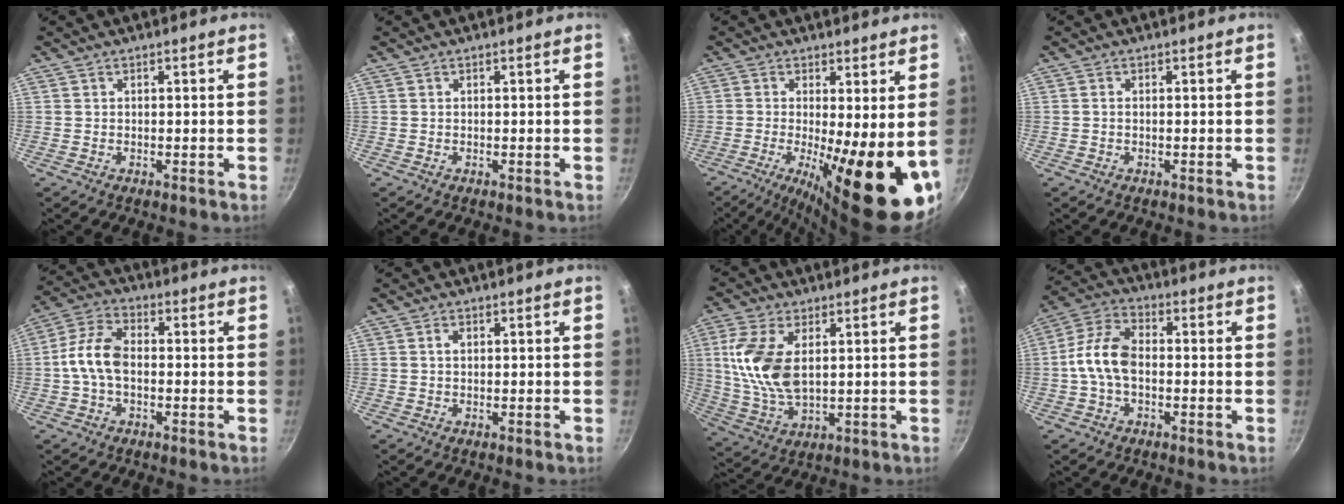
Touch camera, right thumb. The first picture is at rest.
{"total": 0.0}
{"total": 17.7, "force": [-2.7, 4.7, 16.8], "torque": [-0.230, -0.023, -0.033]}
{"total": 0.5, "force": [-0.1, 0.3, 0.4], "torque": [-0.007, 0.004, -0.004]}
{"total": 9.0, "force": [-0.8, 5.3, 7.2], "torque": [-0.138, 0.035, -0.028]}
{"total": 1.2, "force": [0.3, 0.9, 0.8], "torque": [-0.012, 0.005, 0.005]}
{"total": 12.9, "force": [2.5, 7.0, 10.6], "torque": [-0.210, -0.009, 0.055]}
{"total": 9.9, "force": [-1.0, 5.9, 7.8], "torque": [-0.144, 0.036, -0.034]}